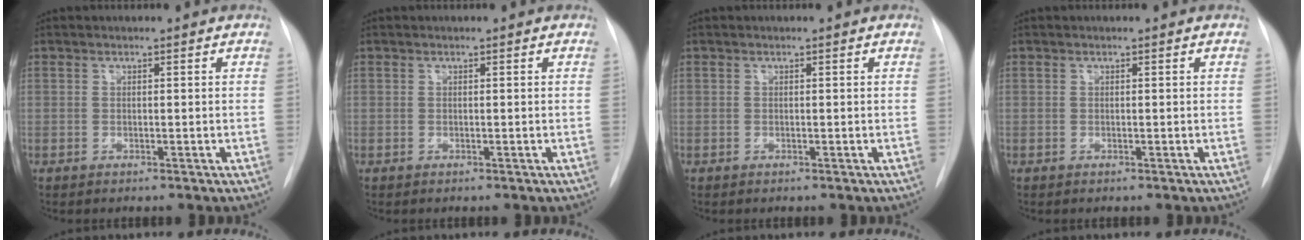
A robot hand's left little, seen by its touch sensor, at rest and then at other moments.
{"total": 0.0}
{"total": 0.0}
{"total": 0.0}